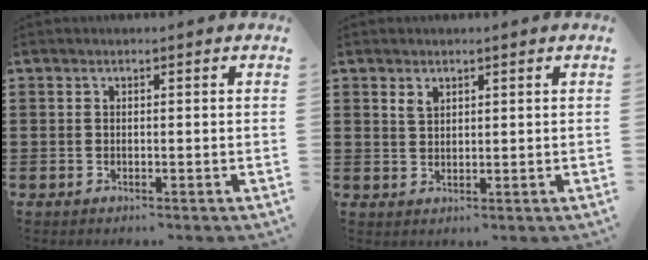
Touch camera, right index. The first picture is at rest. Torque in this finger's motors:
{"motor_torque": [0.02, -0.01, 0.01, 0.04]}